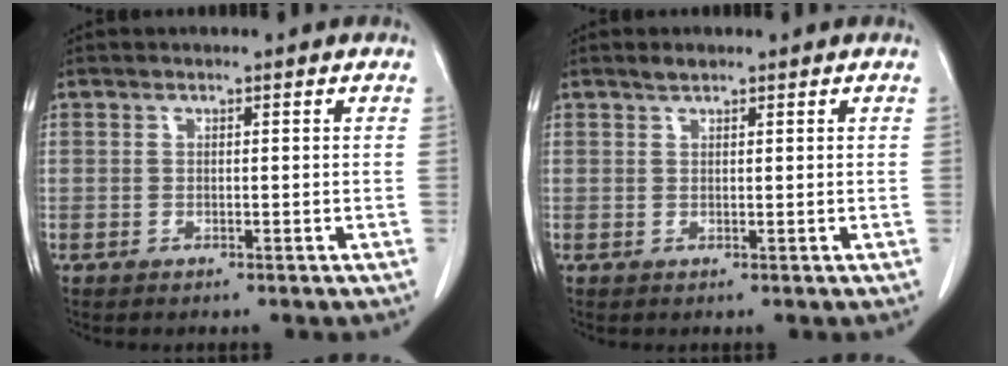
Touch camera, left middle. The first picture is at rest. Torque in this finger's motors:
{"motor_torque": [0.51, -0.56, -0.02, 0.01]}